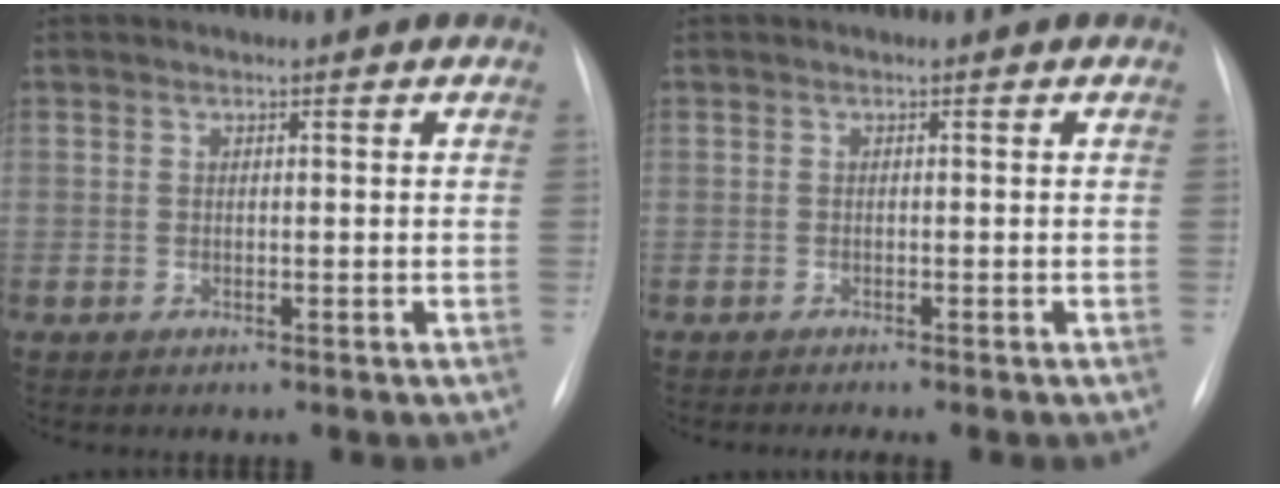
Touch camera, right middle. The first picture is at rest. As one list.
[{"total": 1.8, "force": [-1.5, -0.2, 1.0], "torque": [-0.009, -0.001, -0.017]}]